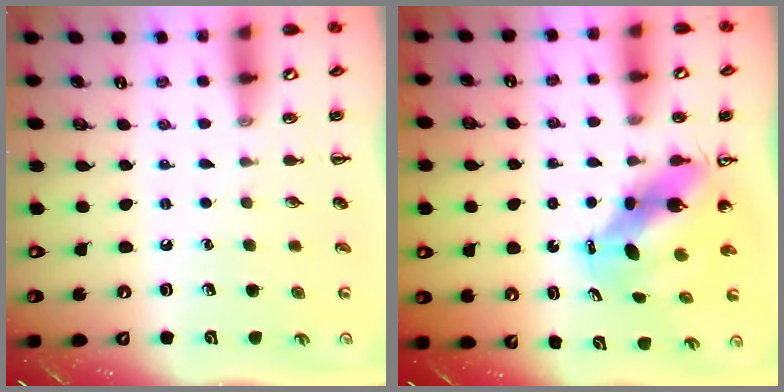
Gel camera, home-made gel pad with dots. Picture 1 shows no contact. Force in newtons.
{"total": 8.1, "press": 7.8, "slide": 2.3}